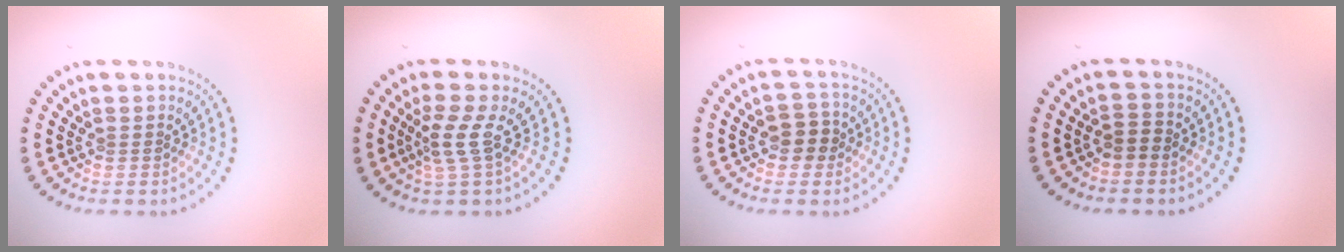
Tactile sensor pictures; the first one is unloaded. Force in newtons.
{"total": 2.4, "press": 1.5, "slide": 1.8}
{"total": 2.6, "press": 2.5, "slide": 0.8}
{"total": 1.4, "press": 1.1, "slide": 0.8}